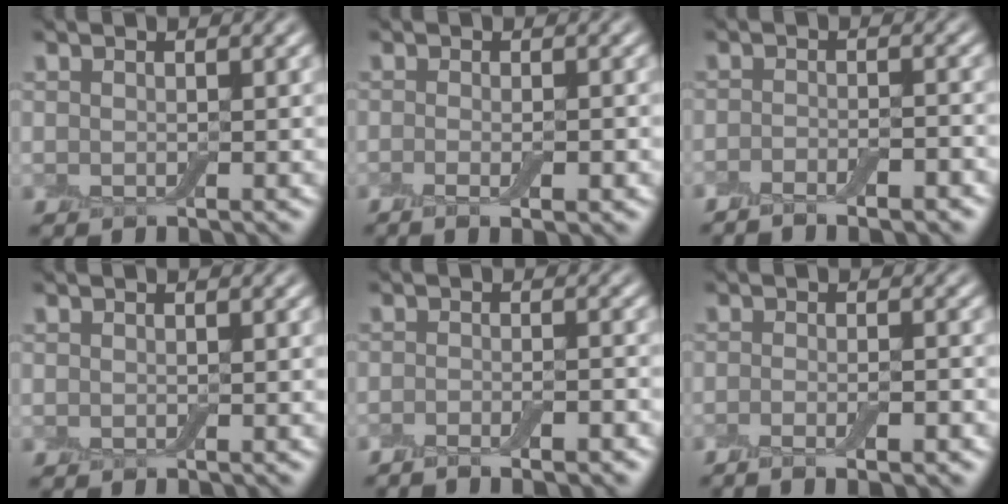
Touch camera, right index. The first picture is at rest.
{"total": 3.0, "force": [-0.8, 0.9, 2.7], "torque": [-0.037, -0.005, -0.008]}
{"total": 3.8, "force": [-2.7, 0.8, 2.5], "torque": [-0.044, 0.006, -0.043]}
{"total": 0.0}
{"total": 3.4, "force": [-2.2, 0.7, 2.5], "torque": [-0.040, 0.010, -0.038]}
{"total": 4.0, "force": [-1.9, 1.1, 3.4], "torque": [-0.046, 0.002, -0.029]}